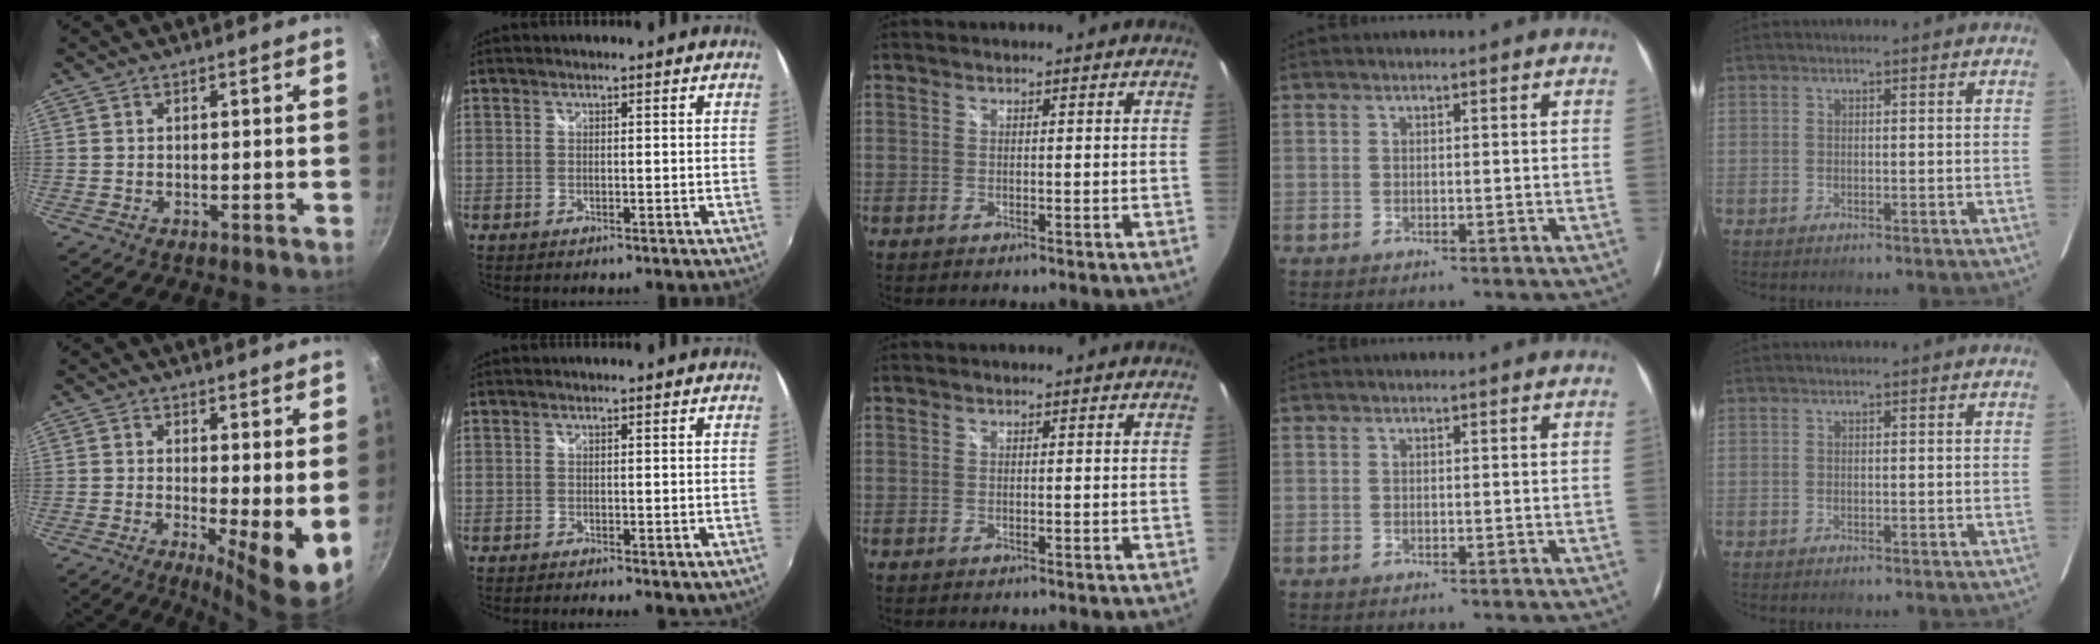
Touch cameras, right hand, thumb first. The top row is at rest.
{"thumb": {"total": 7.8, "force": [0.1, 1.9, 7.6], "torque": [-0.108, -0.022, 0.001]}, "index": {"total": 2.9, "force": [-1.3, 0.9, 2.4], "torque": [-0.037, -0.013, -0.013]}}